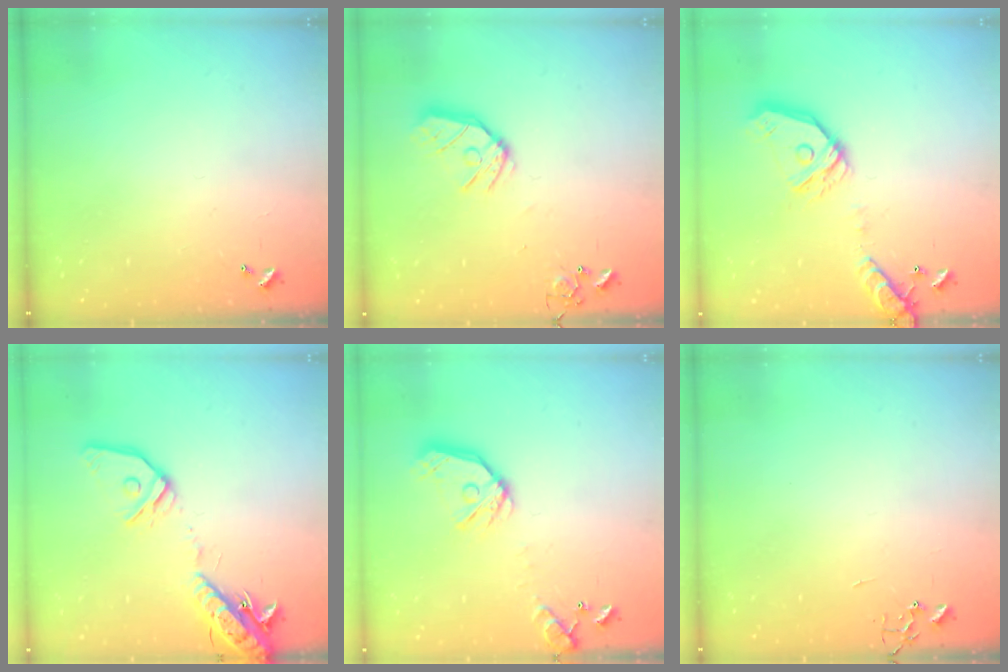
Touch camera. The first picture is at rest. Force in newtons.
{"total": 13.2, "press": 13.1, "slide": 1.5}
{"total": 17.4, "press": 17.2, "slide": 2.7}
{"total": 18.0, "press": 17.6, "slide": 3.9}
{"total": 16.4, "press": 16.3, "slide": 2.4}
{"total": 0.0}